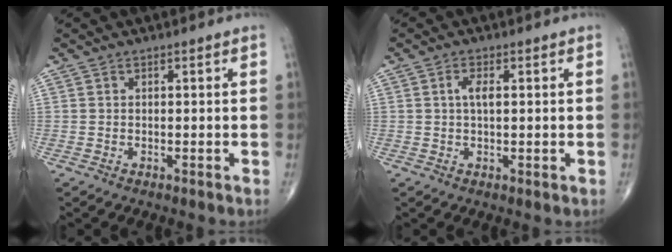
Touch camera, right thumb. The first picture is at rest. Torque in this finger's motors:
{"motor_torque": [0.50, 0.47, 0.00, -0.13, 0.09]}